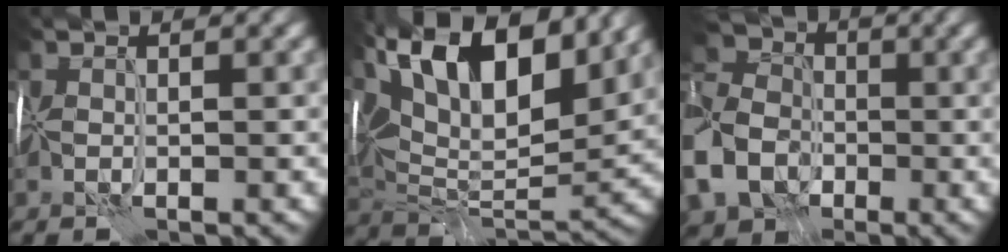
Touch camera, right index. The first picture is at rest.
{"total": 16.5, "force": [8.4, 7.4, 12.1], "torque": [-0.213, 0.043, 0.133]}
{"total": 10.1, "force": [-4.3, 7.7, 5.0], "torque": [-0.134, -0.015, -0.099]}